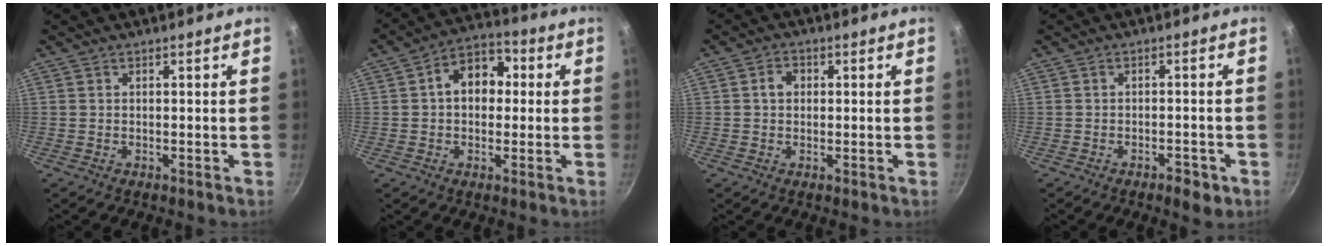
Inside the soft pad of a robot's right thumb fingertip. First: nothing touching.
{"total": 10.0, "force": [1.2, 7.4, 6.7], "torque": [-0.058, 0.026, 0.001]}
{"total": 2.8, "force": [0.4, 2.3, 1.6], "torque": [-0.013, 0.008, 0.004]}
{"total": 3.6, "force": [-2.0, 1.5, 2.6], "torque": [-0.031, 0.017, -0.023]}